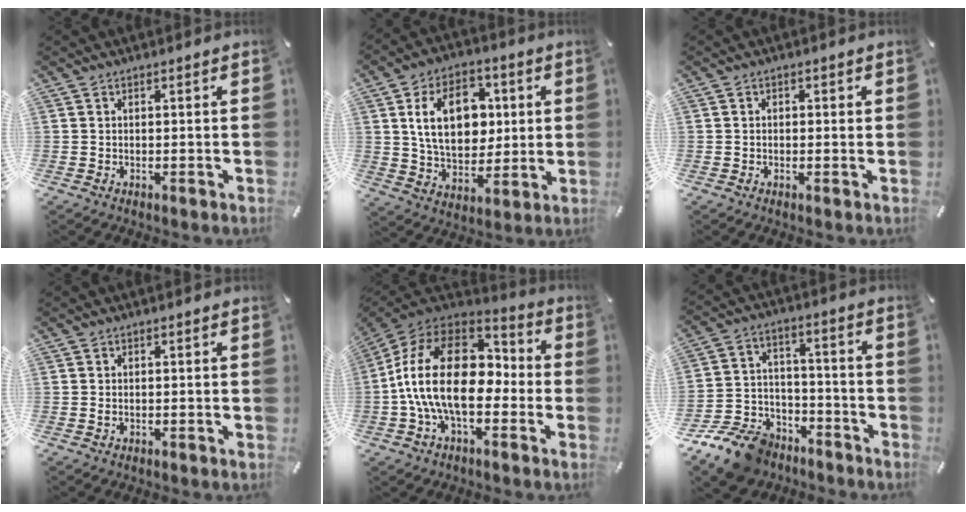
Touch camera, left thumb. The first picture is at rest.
{"total": 16.0, "force": [3.2, 11.3, 10.8], "torque": [-0.183, 0.012, 0.056]}
{"total": 1.0, "force": [-0.3, 0.8, 0.6], "torque": [-0.011, 0.004, -0.007]}
{"total": 0.8, "force": [-0.2, 0.4, 0.6], "torque": [-0.012, -0.001, -0.004]}
{"total": 22.7, "force": [-2.4, 13.7, 18.0], "torque": [-0.355, 0.028, -0.034]}
{"total": 13.7, "force": [-10.0, 8.1, 4.7], "torque": [-0.089, 0.062, -0.174]}